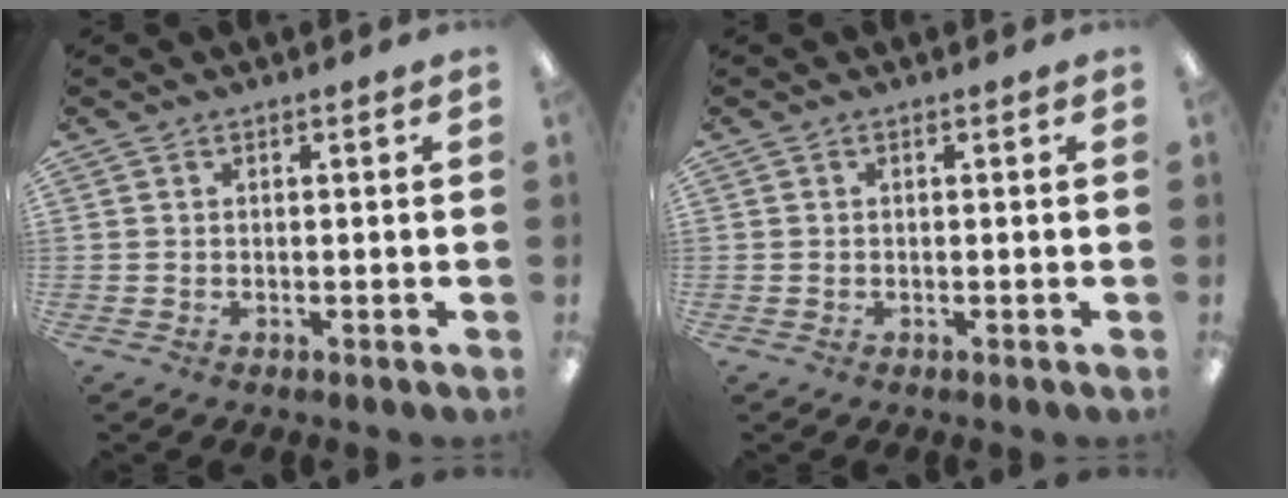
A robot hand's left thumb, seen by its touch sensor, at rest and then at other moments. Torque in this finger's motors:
{"motor_torque": [0.00, 0.00, -0.08, -0.08, -0.02]}